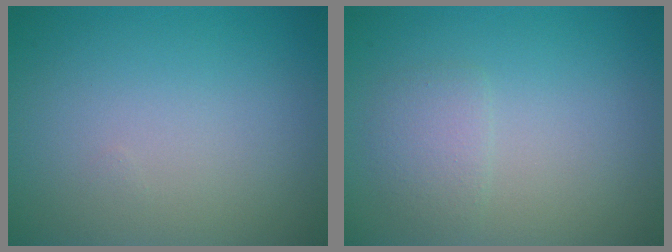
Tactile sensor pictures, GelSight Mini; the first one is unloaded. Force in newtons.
{"total": 1.6, "press": 1.6, "slide": 0.0}